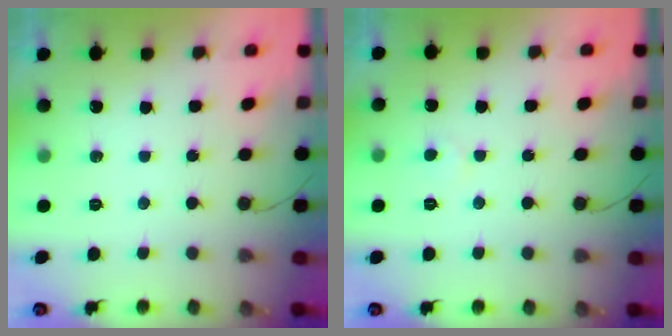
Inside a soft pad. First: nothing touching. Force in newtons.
{"total": 2.8, "press": 2.8, "slide": 0.3}